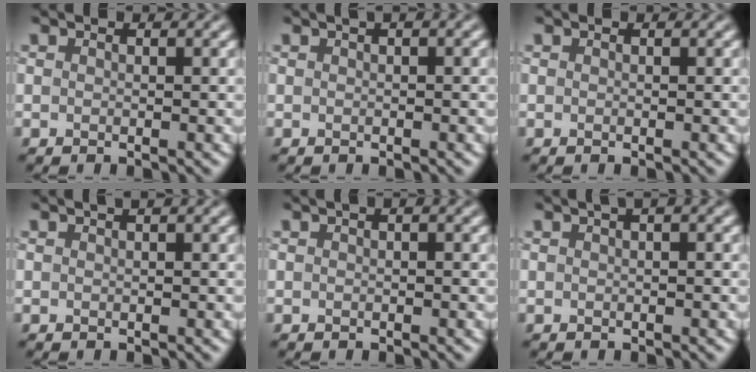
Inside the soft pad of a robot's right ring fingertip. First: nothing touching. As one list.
[{"total": 1.2, "force": [0.5, 0.2, 1.0], "torque": [-0.016, 0.008, 0.007]}, {"total": 0.0}, {"total": 1.2, "force": [0.5, 0.3, 1.0], "torque": [-0.013, 0.008, 0.007]}, {"total": 1.0, "force": [0.3, 0.2, 0.9], "torque": [-0.016, 0.002, 0.003]}, {"total": 2.1, "force": [0.9, 0.6, 1.8], "torque": [-0.022, 0.006, 0.011]}]